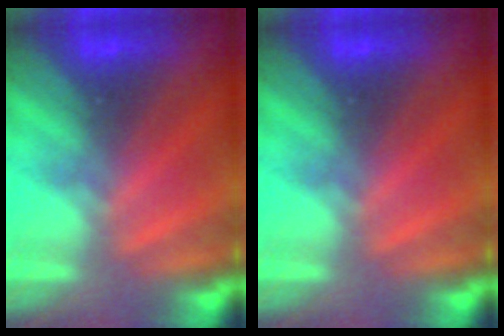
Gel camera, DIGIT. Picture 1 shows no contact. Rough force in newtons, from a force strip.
{"total": 0.0}